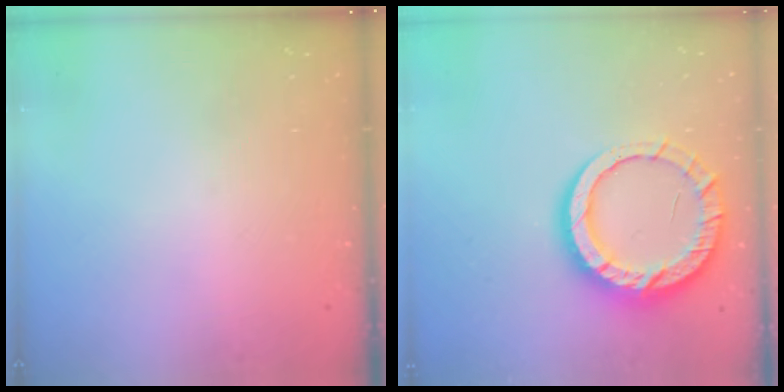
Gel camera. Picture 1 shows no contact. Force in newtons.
{"total": 15.1, "press": 15.0, "slide": 1.1}